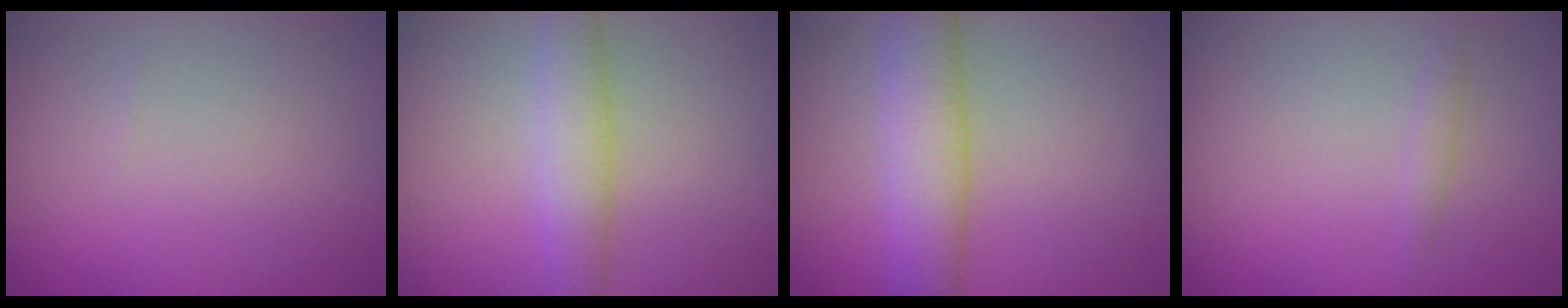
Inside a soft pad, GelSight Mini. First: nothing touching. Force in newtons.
{"total": 3.6, "press": 3.6, "slide": 0.1}
{"total": 5.5, "press": 5.5, "slide": 0.2}
{"total": 0.9, "press": 0.9, "slide": 0.0}